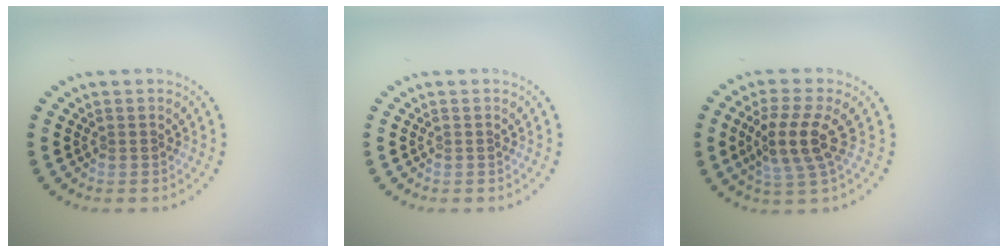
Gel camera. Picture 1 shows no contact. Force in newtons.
{"total": 0.0}
{"total": 3.9, "press": 3.4, "slide": 1.8}